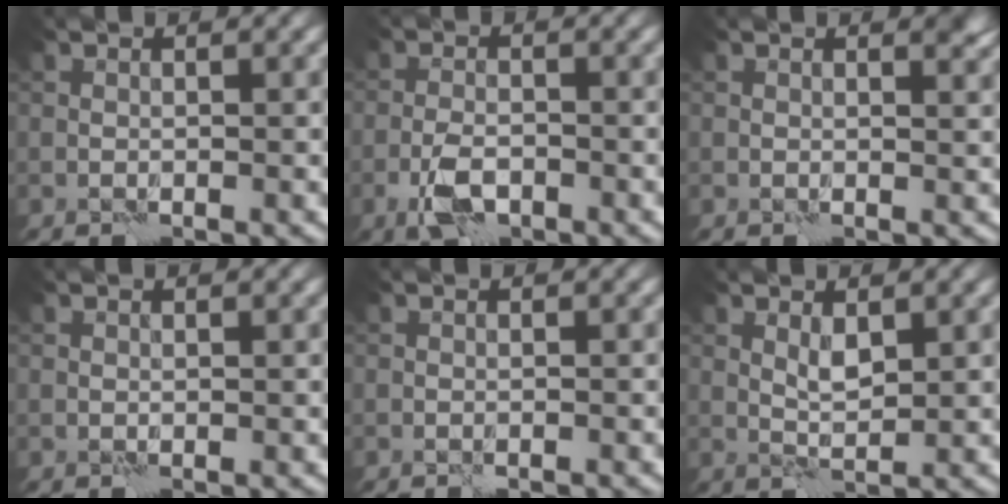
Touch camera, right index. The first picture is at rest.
{"total": 3.4, "force": [-1.9, 1.5, 2.4], "torque": [-0.047, 0.001, -0.041]}
{"total": 1.3, "force": [0.9, 0.3, 0.9], "torque": [-0.006, -0.002, 0.014]}
{"total": 0.0}
{"total": 0.8, "force": [-0.8, -0.1, 0.2], "torque": [0.003, 0.002, -0.014]}
{"total": 1.6, "force": [0.8, 0.6, 1.2], "torque": [-0.029, 0.001, 0.017]}